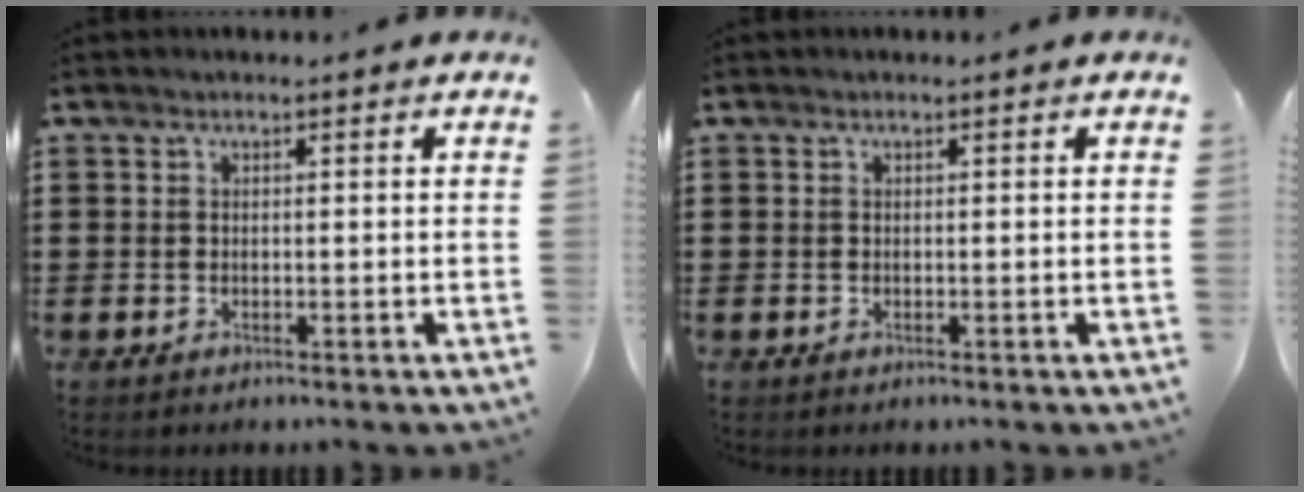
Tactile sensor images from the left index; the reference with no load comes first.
{"total": 0.0}